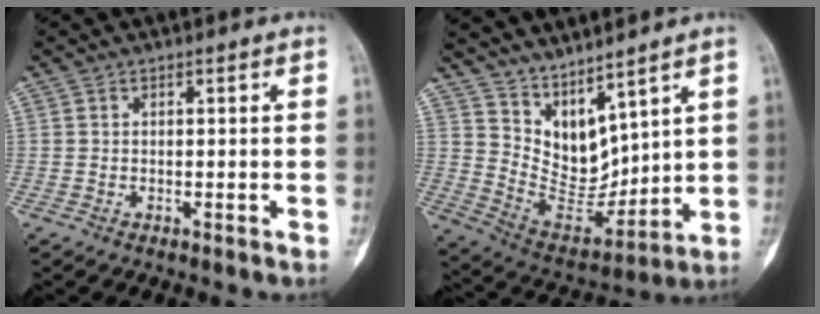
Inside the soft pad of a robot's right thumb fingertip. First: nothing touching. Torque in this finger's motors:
{"motor_torque": [-0.27, 1.89, 0.27, 0.03, 0.00]}